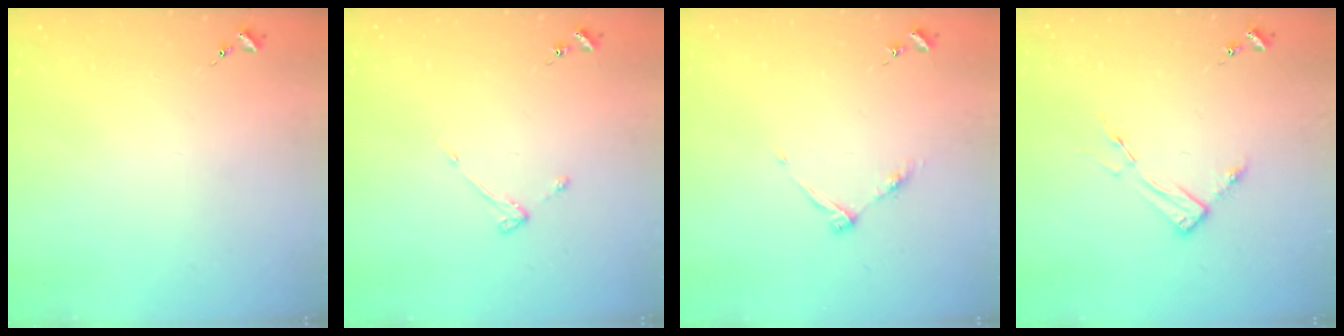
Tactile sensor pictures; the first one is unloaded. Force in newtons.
{"total": 3.0, "press": 3.0, "slide": 0.4}
{"total": 6.0, "press": 6.0, "slide": 0.7}
{"total": 6.2, "press": 6.2, "slide": 0.4}